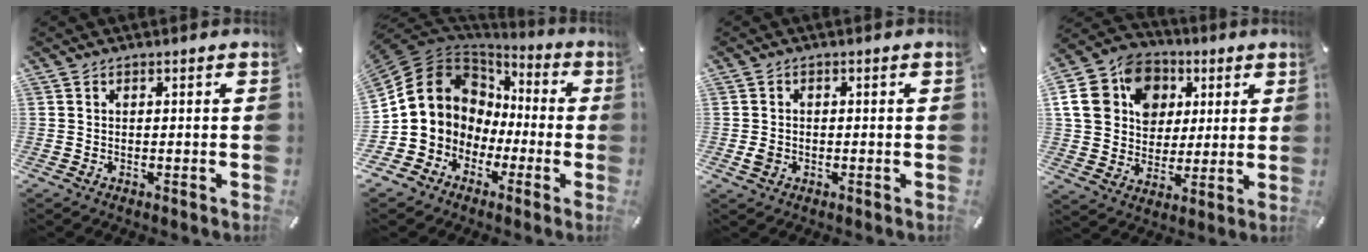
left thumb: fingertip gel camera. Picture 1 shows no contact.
{"total": 10.1, "force": [0.3, 10.0, 1.3], "torque": [-0.044, -0.025, 0.014]}
{"total": 1.7, "force": [-0.4, 1.3, 1.0], "torque": [-0.017, 0.003, -0.007]}
{"total": 16.1, "force": [4.6, 13.9, 6.8], "torque": [-0.133, -0.002, 0.088]}